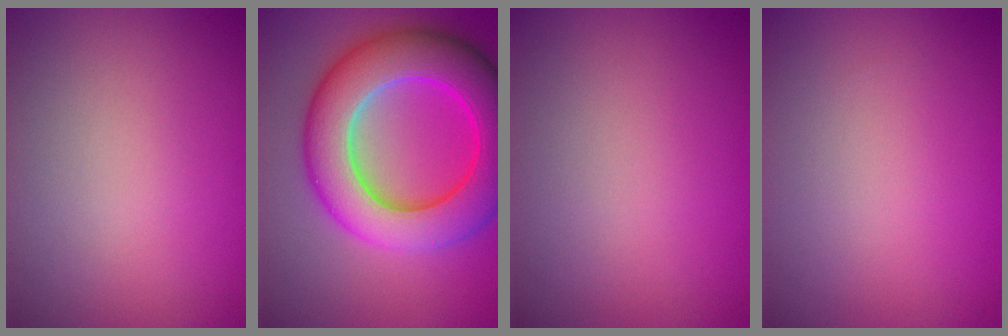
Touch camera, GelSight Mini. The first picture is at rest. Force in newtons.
{"total": 12.0, "press": 12.0, "slide": 0.2}
{"total": 0.0}
{"total": 0.0}